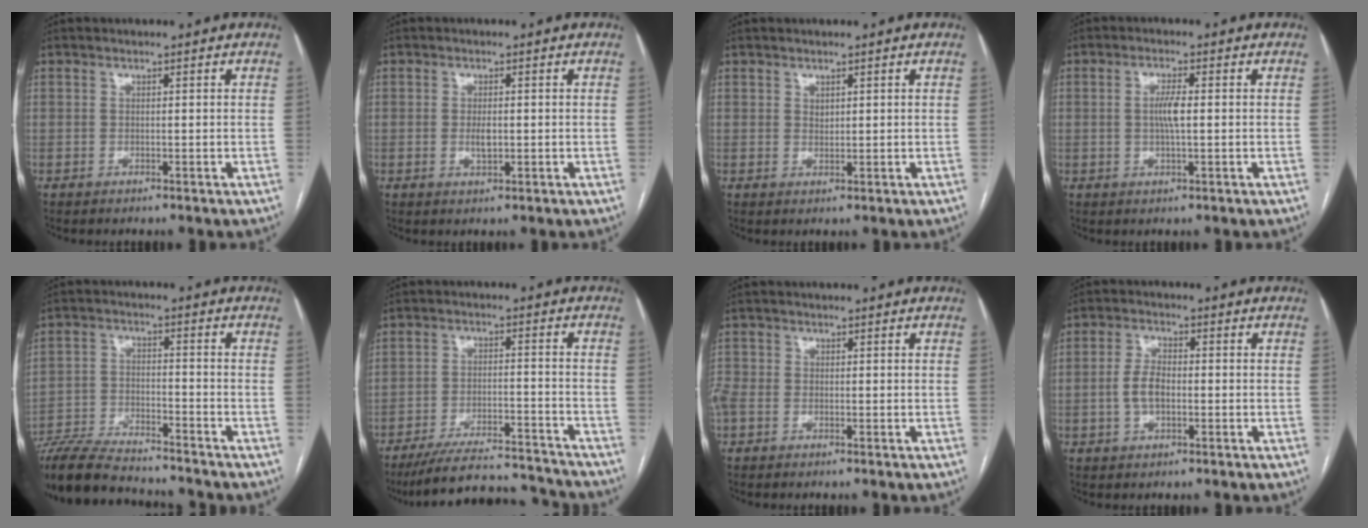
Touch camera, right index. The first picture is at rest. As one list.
[{"total": 1.9, "force": [-0.1, 0.7, 1.7], "torque": [-0.036, 0.000, 0.004]}, {"total": 0.9, "force": [0.6, 0.6, 0.5], "torque": [-0.005, -0.002, 0.012]}, {"total": 3.3, "force": [0.1, 0.3, 3.3], "torque": [-0.068, -0.003, 0.002]}, {"total": 14.9, "force": [-13.5, 1.9, 5.9], "torque": [-0.108, -0.012, -0.224]}, {"total": 16.4, "force": [-15.5, 2.3, 5.0], "torque": [-0.093, 0.002, -0.226]}, {"total": 3.5, "force": [-1.1, 2.7, 2.0], "torque": [-0.070, 0.007, -0.019]}, {"total": 4.1, "force": [-0.7, 2.1, 3.5], "torque": [-0.079, 0.010, -0.011]}]